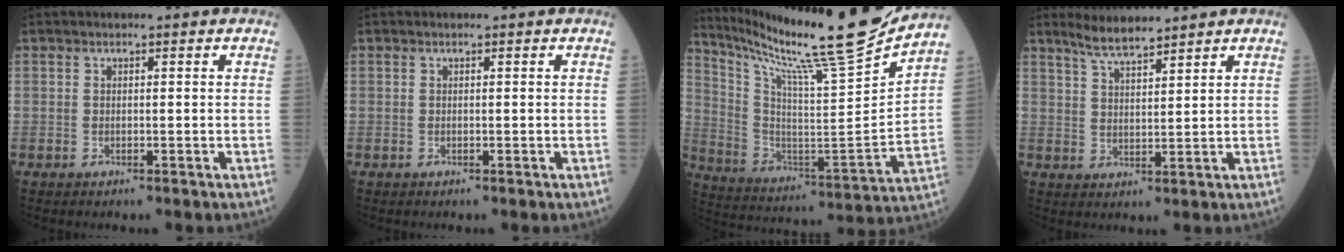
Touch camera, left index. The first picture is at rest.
{"total": 0.0}
{"total": 22.2, "force": [19.7, -1.8, 10.1], "torque": [-0.190, -0.071, 0.313]}
{"total": 4.8, "force": [4.4, 0.4, 1.9], "torque": [-0.049, 0.003, 0.090]}